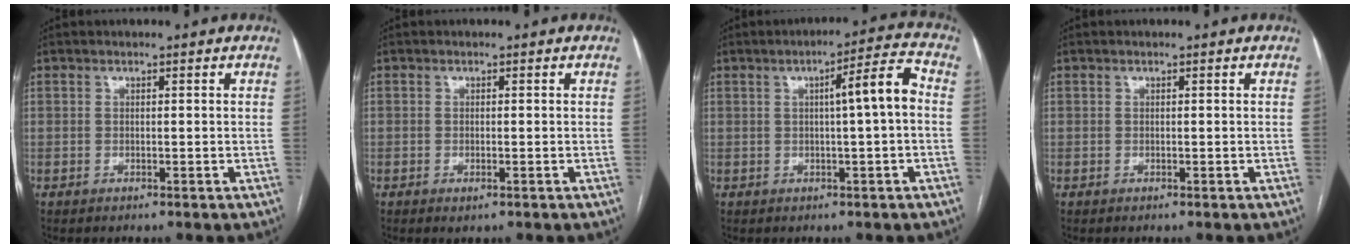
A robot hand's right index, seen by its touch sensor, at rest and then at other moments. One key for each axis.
{"total": 1.2, "fx": -0.6, "fy": 0.3, "fz": 1.0, "tx": -0.015, "ty": -0.003, "tz": -0.006}
{"total": 6.7, "fx": 0.3, "fy": 0.0, "fz": 6.7, "tx": -0.097, "ty": 0.016, "tz": 0.002}
{"total": 0.0}